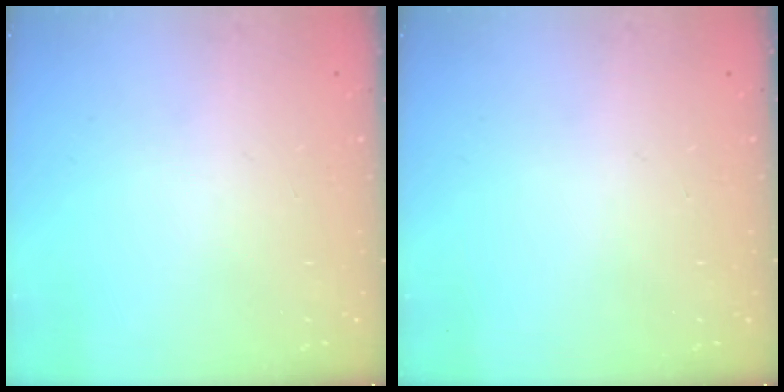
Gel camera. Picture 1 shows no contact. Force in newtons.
{"total": 0.0}